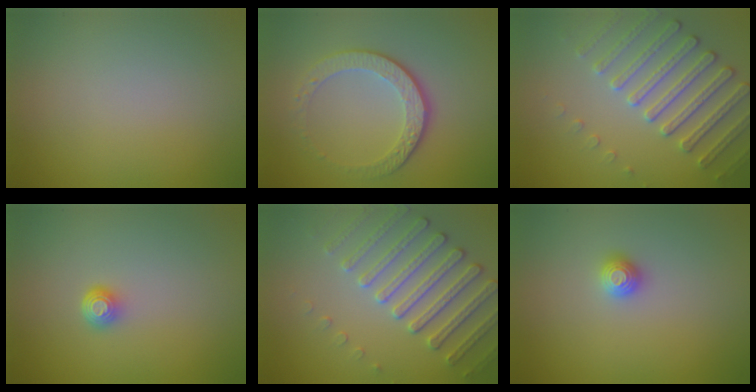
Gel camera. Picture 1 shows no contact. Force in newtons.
{"total": 4.3, "press": 3.1, "slide": 3.0}
{"total": 4.3, "press": 4.2, "slide": 1.0}
{"total": 1.5, "press": 1.1, "slide": 1.1}
{"total": 4.5, "press": 4.4, "slide": 0.8}
{"total": 1.2, "press": 1.1, "slide": 0.2}